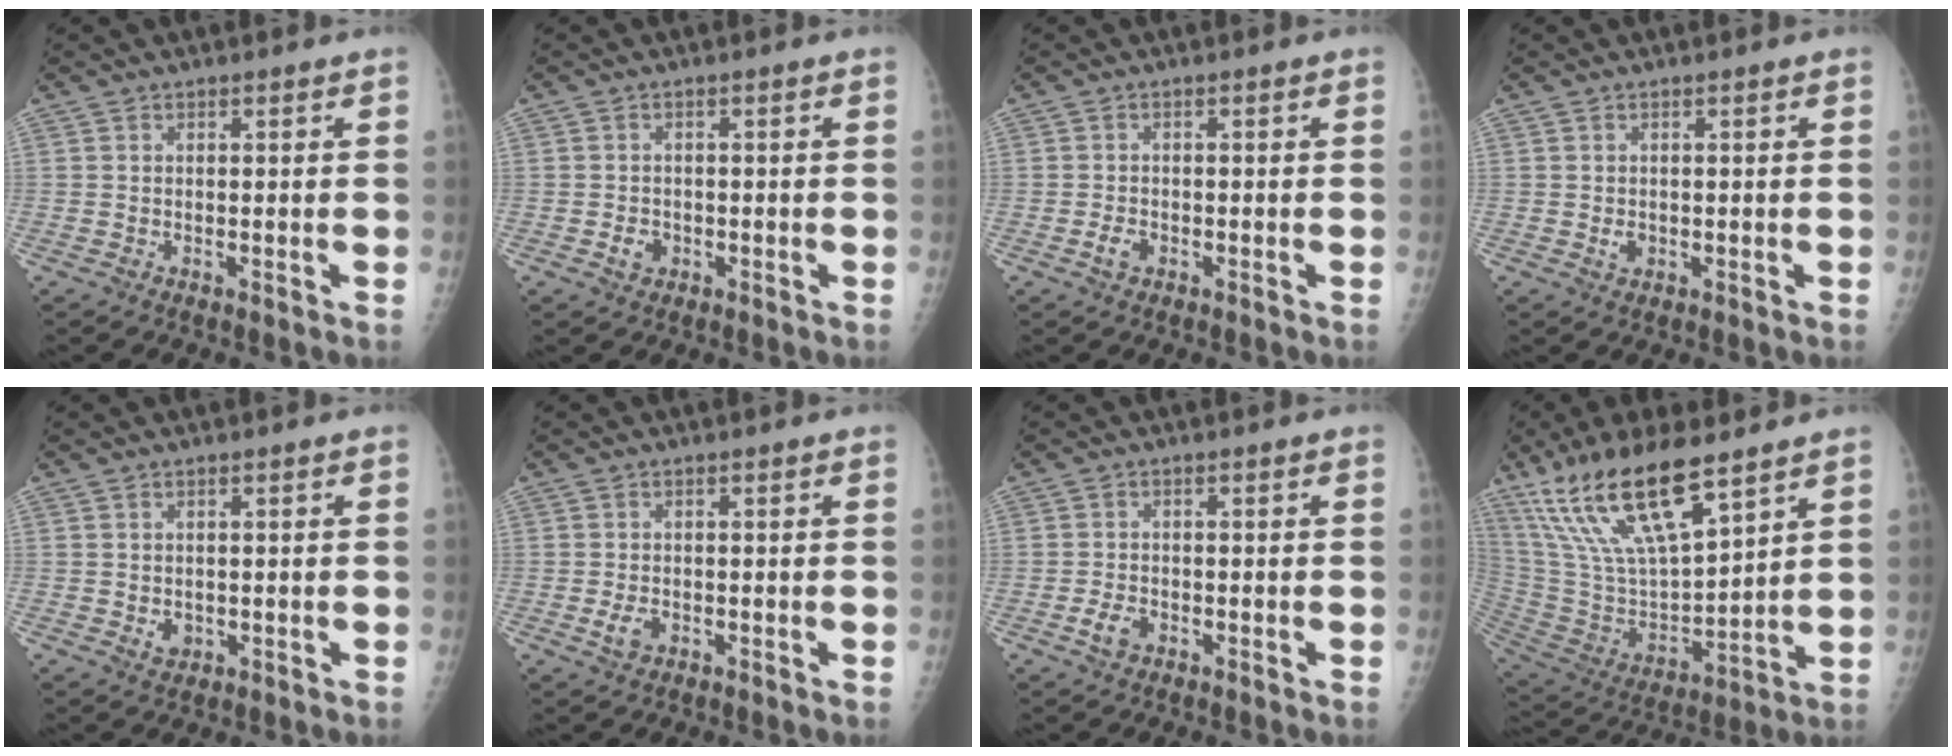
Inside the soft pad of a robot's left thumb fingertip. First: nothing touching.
{"total": 2.2, "force": [-0.8, 1.8, 1.0], "torque": [-0.010, 0.005, -0.011]}
{"total": 2.0, "force": [-0.9, 1.3, 1.2], "torque": [-0.022, 0.006, -0.017]}
{"total": 1.4, "force": [-0.2, 1.1, 0.9], "torque": [-0.008, 0.000, 0.000]}
{"total": 2.1, "force": [-0.3, 1.7, 1.1], "torque": [-0.007, 0.000, 0.002]}
{"total": 2.6, "force": [-0.9, 1.7, 1.7], "torque": [-0.032, 0.001, -0.014]}
{"total": 2.9, "force": [-1.4, 1.9, 1.7], "torque": [-0.031, 0.007, -0.023]}
{"total": 21.0, "force": [13.6, 6.4, 14.7], "torque": [-0.273, -0.050, 0.268]}